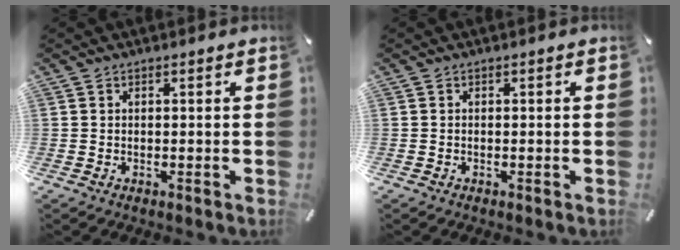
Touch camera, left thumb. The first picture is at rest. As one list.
[{"total": 0.0}]